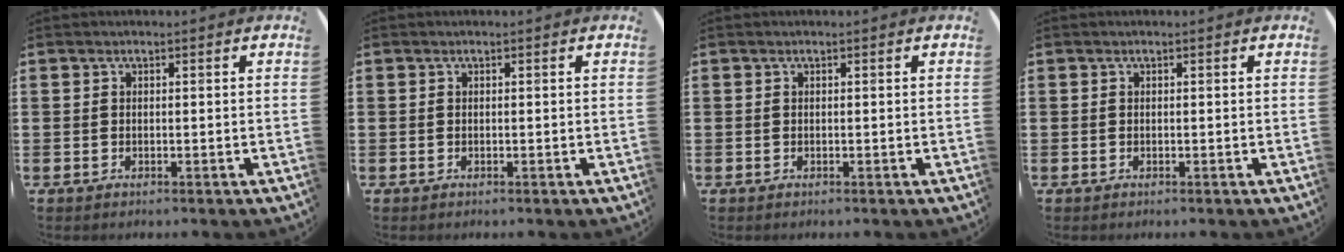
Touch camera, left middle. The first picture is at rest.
{"total": 0.0}
{"total": 0.0}
{"total": 0.0}